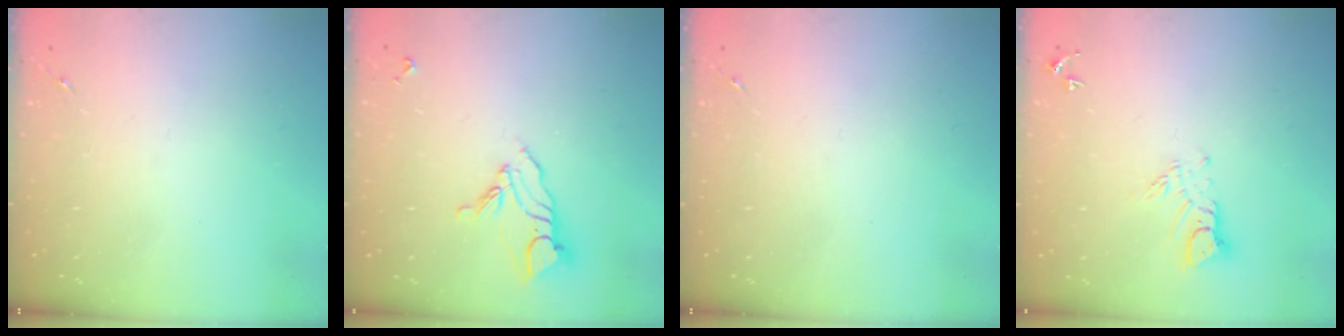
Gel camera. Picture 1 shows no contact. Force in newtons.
{"total": 9.9, "press": 9.8, "slide": 0.8}
{"total": 0.0}
{"total": 6.7, "press": 6.7, "slide": 0.6}